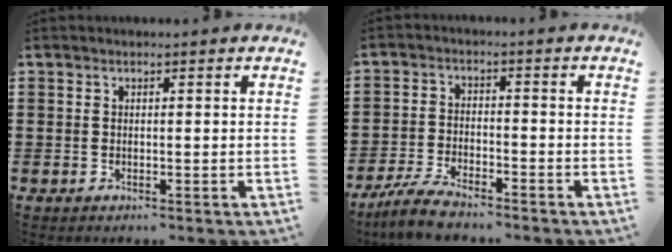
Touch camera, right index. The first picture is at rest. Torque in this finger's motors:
{"motor_torque": [1.03, 1.11, 0.32, 0.06]}